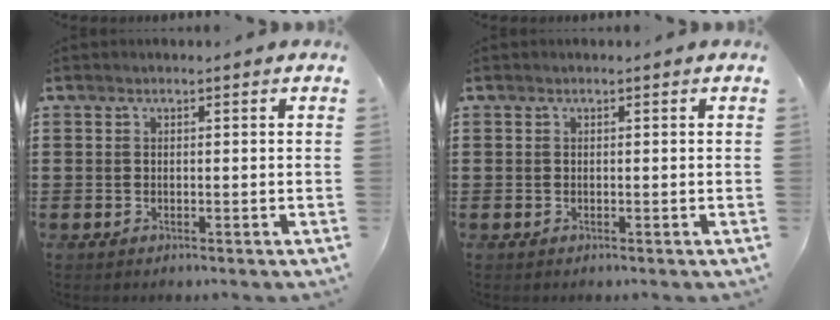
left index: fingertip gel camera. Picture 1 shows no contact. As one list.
[{"total": 0.0}]